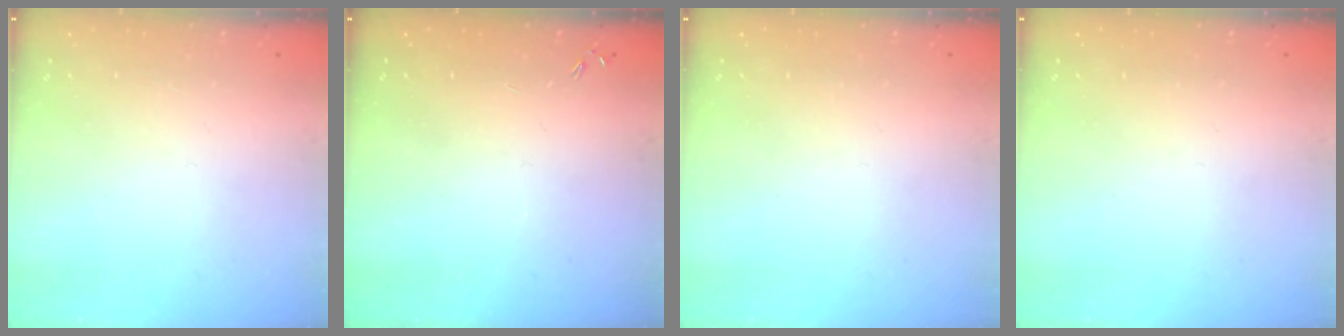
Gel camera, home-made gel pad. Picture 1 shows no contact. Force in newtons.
{"total": 0.0}
{"total": 0.0}
{"total": 0.0}